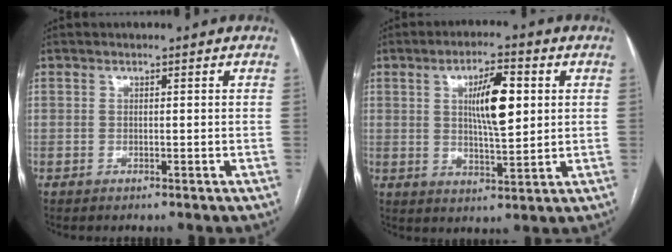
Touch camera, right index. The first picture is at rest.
{"total": 8.9, "force": [2.0, 2.1, 8.4], "torque": [-0.143, 0.004, 0.037]}